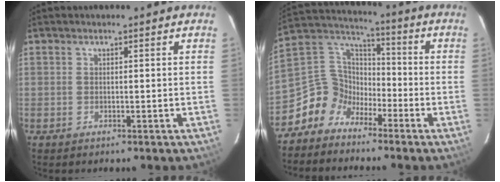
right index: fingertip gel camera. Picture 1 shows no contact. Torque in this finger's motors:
{"motor_torque": [0.45, -0.54, -0.18, -0.18]}